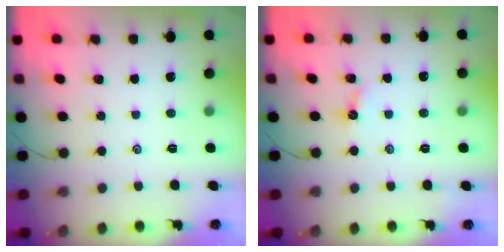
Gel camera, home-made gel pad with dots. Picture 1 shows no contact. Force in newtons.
{"total": 4.6, "press": 4.5, "slide": 0.7}